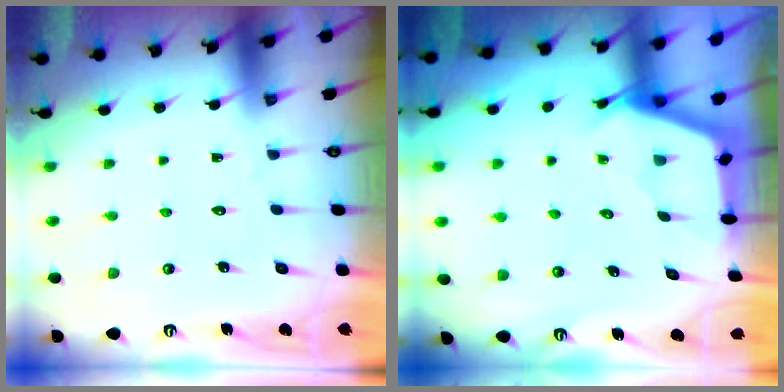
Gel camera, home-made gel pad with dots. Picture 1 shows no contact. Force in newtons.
{"total": 3.0, "press": 3.0, "slide": 0.4}